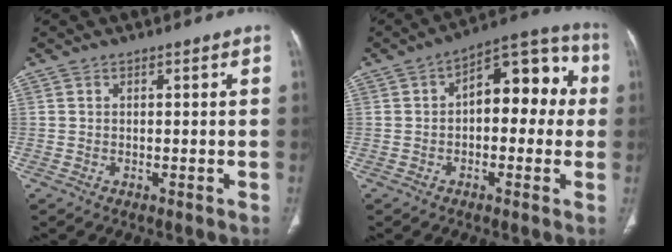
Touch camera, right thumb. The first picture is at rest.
{"total": 13.7, "force": [1.1, 7.7, 11.3], "torque": [-0.108, 0.046, 0.003]}